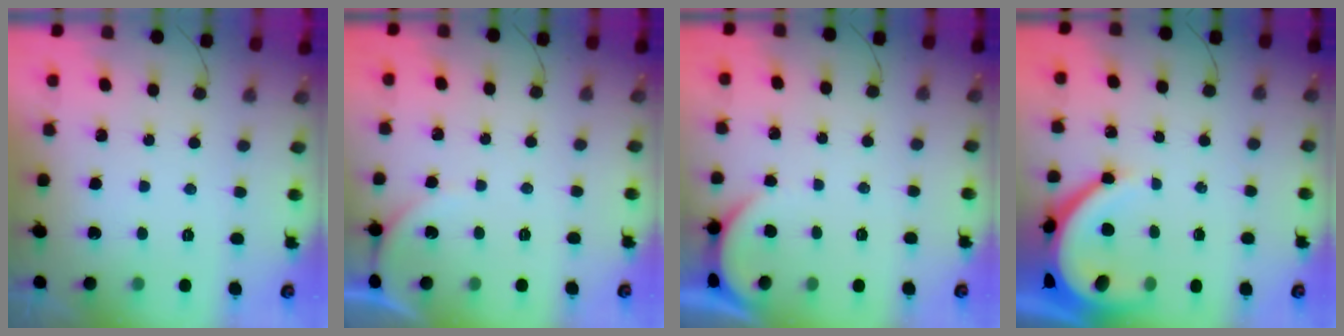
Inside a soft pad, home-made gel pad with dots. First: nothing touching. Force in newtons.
{"total": 3.2, "press": 3.2, "slide": 0.5}
{"total": 1.6, "press": 1.6, "slide": 0.2}
{"total": 8.8, "press": 8.7, "slide": 1.4}